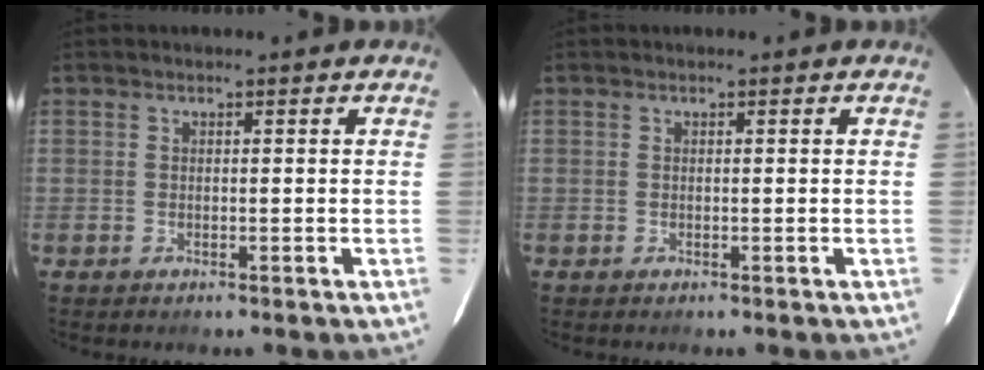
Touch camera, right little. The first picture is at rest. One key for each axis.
{"total": 0.0}